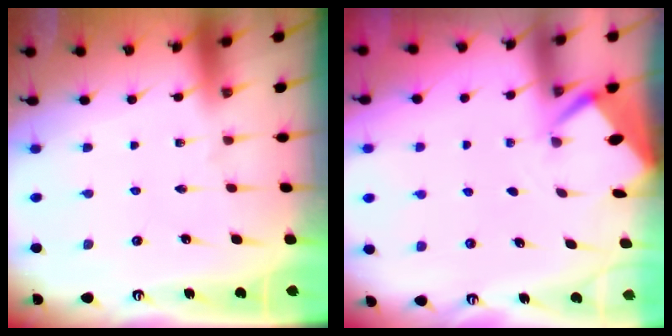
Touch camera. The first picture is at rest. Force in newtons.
{"total": 2.6, "press": 2.6, "slide": 0.4}